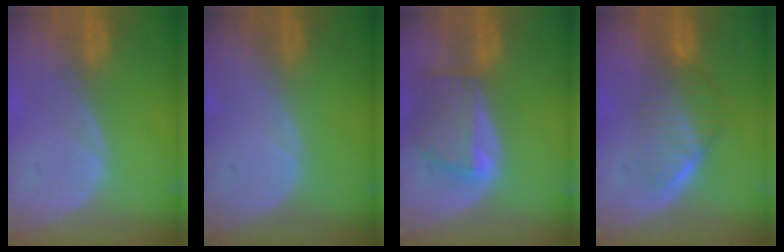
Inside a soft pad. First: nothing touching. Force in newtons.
{"total": 0.0}
{"total": 7.2, "press": 6.7, "slide": 2.8}
{"total": 6.4, "press": 5.9, "slide": 2.6}